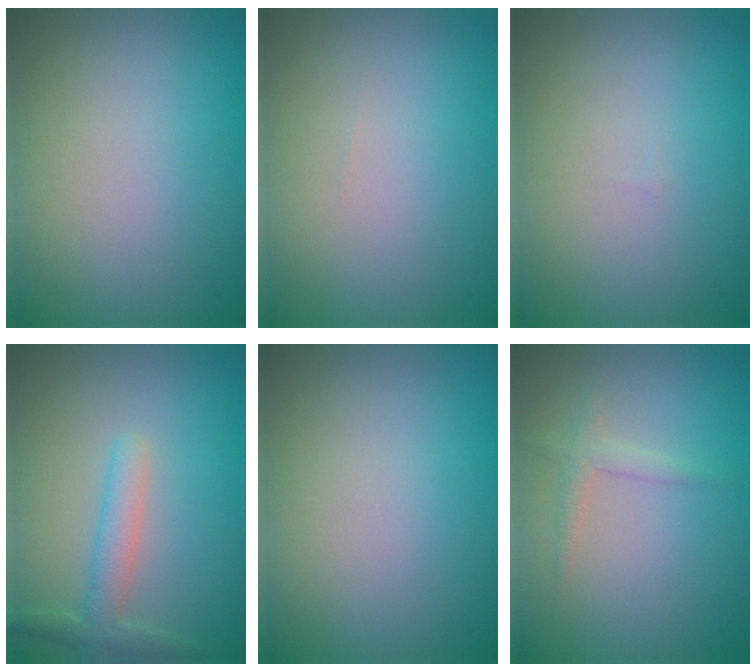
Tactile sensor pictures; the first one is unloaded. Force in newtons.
{"total": 0.0}
{"total": 0.0}
{"total": 2.5, "press": 2.5, "slide": 0.0}
{"total": 0.0}
{"total": 1.4, "press": 1.4, "slide": 0.0}